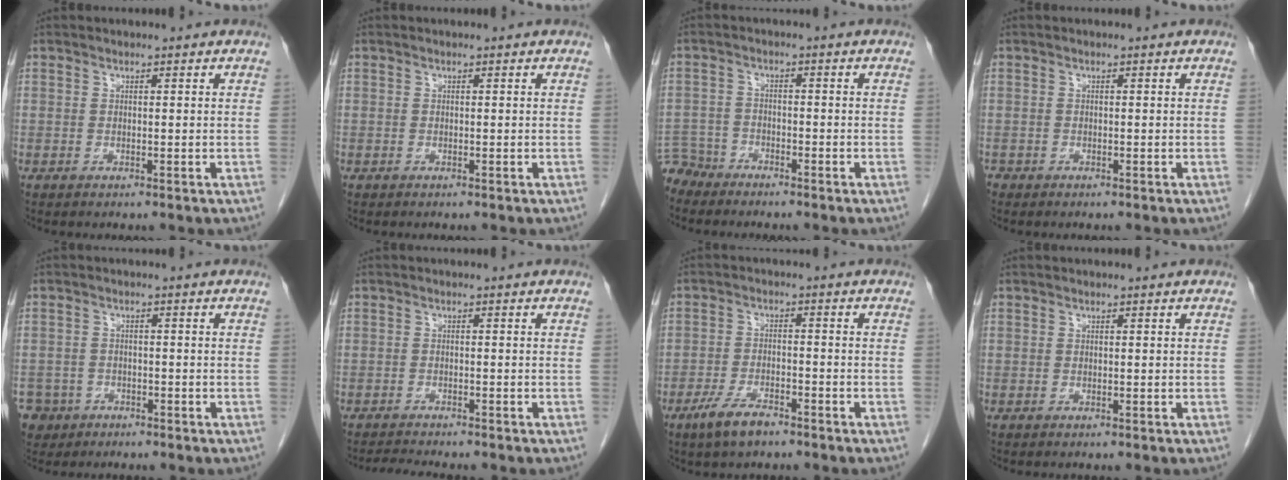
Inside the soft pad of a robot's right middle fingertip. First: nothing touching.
{"total": 0.0}
{"total": 4.8, "force": [-4.5, 1.6, -0.6], "torque": [0.012, -0.007, -0.089]}
{"total": 0.7, "force": [-0.6, 0.4, 0.1], "torque": [-0.007, 0.001, -0.012]}
{"total": 5.8, "force": [-3.5, 4.6, 0.5], "torque": [-0.016, 0.006, -0.056]}
{"total": 3.7, "force": [-3.4, 0.0, 1.3], "torque": [-0.023, -0.013, -0.052]}
{"total": 5.2, "force": [-3.7, 1.5, 3.3], "torque": [-0.073, -0.003, -0.067]}
{"total": 0.0}